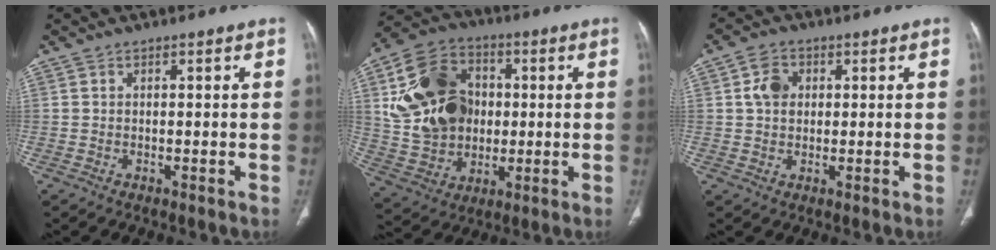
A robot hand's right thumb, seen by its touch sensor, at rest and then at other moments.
{"total": 19.5, "force": [2.7, 15.1, 12.1], "torque": [-0.197, 0.011, 0.056]}
{"total": 4.9, "force": [1.0, 3.8, 2.9], "torque": [-0.043, 0.004, 0.016]}